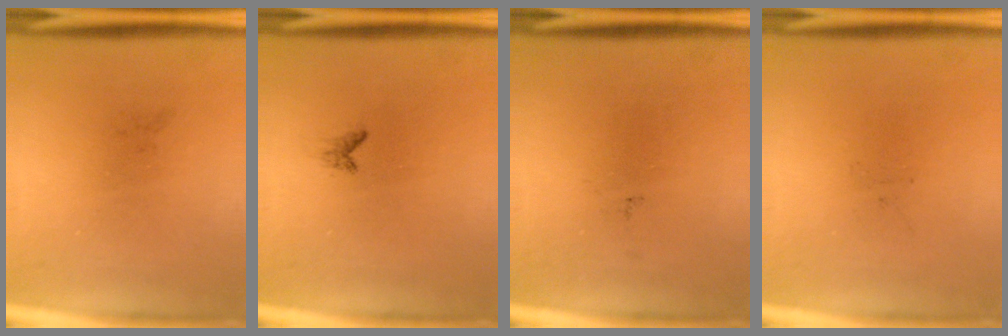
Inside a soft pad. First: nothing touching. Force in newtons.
{"total": 0.6}
{"total": 0.0}
{"total": 0.0}